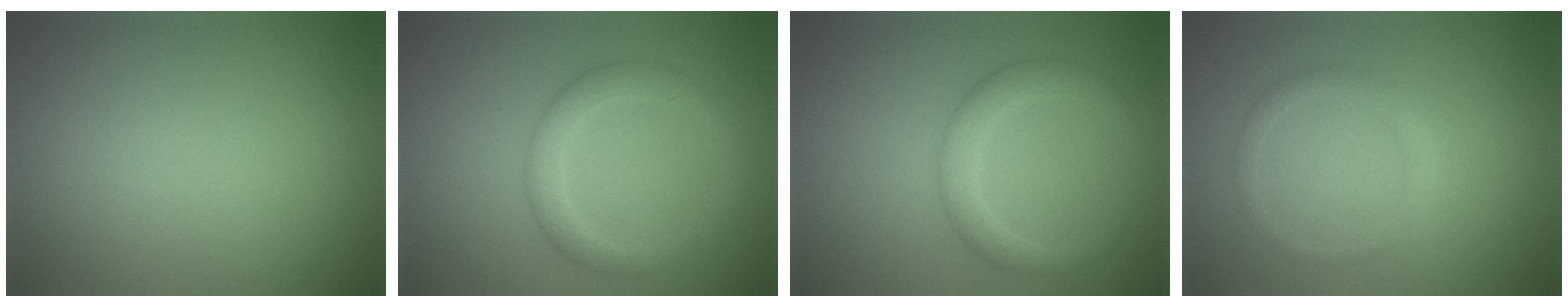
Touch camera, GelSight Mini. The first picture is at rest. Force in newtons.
{"total": 2.9, "press": 2.9, "slide": 0.1}
{"total": 2.9, "press": 2.9, "slide": 0.2}
{"total": 1.4, "press": 1.4, "slide": 0.1}